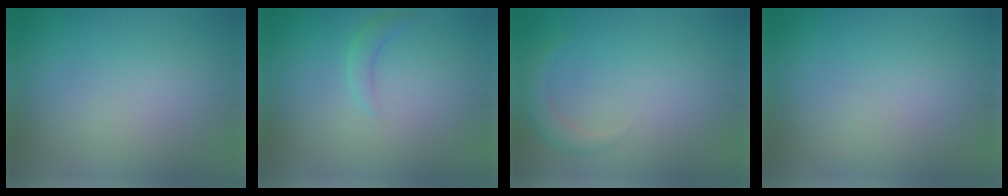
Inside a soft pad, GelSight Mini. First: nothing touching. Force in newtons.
{"total": 1.3, "press": 1.3, "slide": 0.1}
{"total": 1.8, "press": 1.8, "slide": 0.3}
{"total": 0.0}